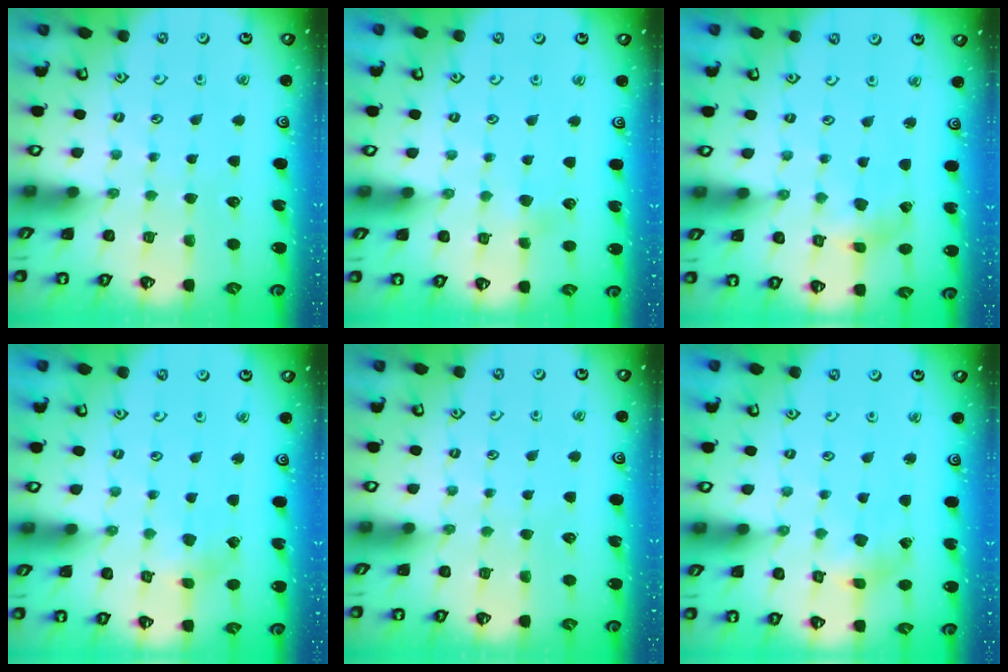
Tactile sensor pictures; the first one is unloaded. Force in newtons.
{"total": 2.3, "press": 2.3, "slide": 0.2}
{"total": 1.8, "press": 1.8, "slide": 0.2}
{"total": 2.9, "press": 2.9, "slide": 0.2}
{"total": 0.0}
{"total": 2.6, "press": 2.6, "slide": 0.5}